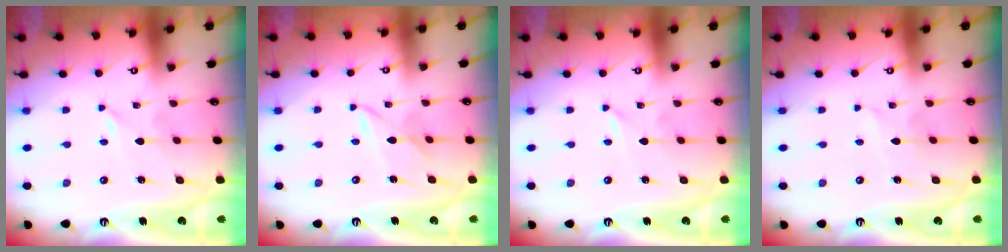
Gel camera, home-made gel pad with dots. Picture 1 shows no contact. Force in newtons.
{"total": 4.5, "press": 4.5, "slide": 0.4}
{"total": 0.0}
{"total": 2.8, "press": 2.8, "slide": 0.3}